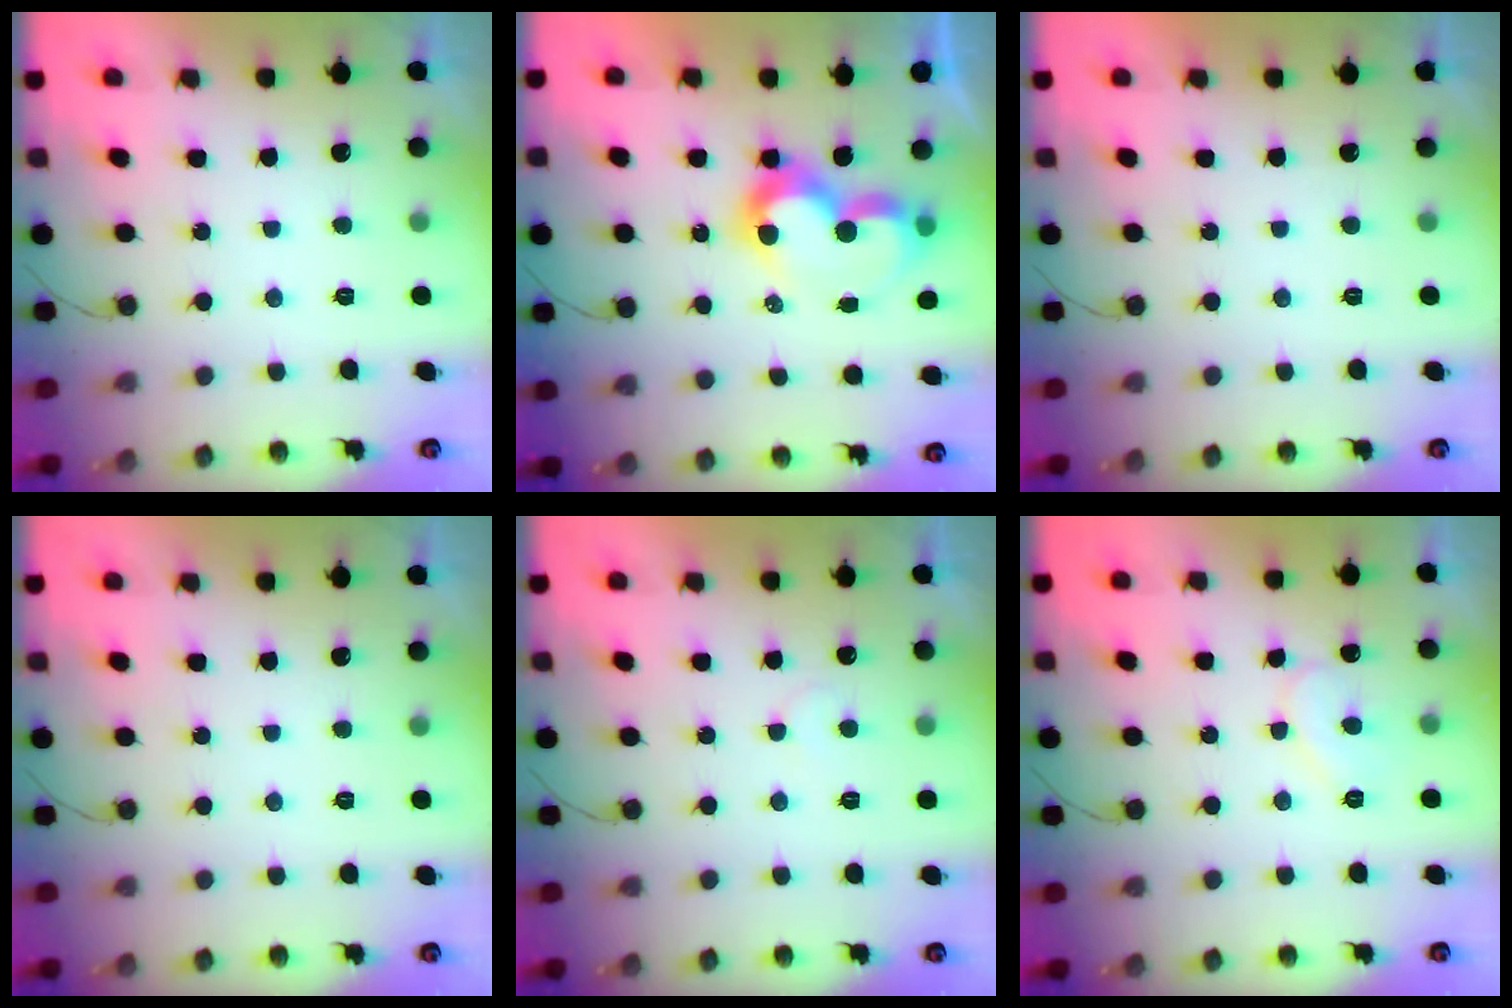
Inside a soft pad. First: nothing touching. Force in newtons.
{"total": 10.7, "press": 10.7, "slide": 1.1}
{"total": 1.8, "press": 1.8, "slide": 0.0}
{"total": 0.0}
{"total": 5.4, "press": 5.4, "slide": 0.3}
{"total": 7.2, "press": 7.1, "slide": 0.5}